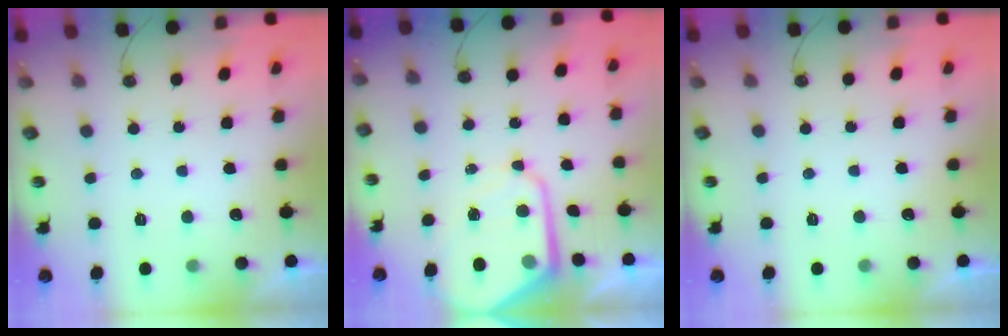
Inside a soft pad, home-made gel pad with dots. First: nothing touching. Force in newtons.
{"total": 9.6, "press": 9.6, "slide": 0.9}
{"total": 0.0}